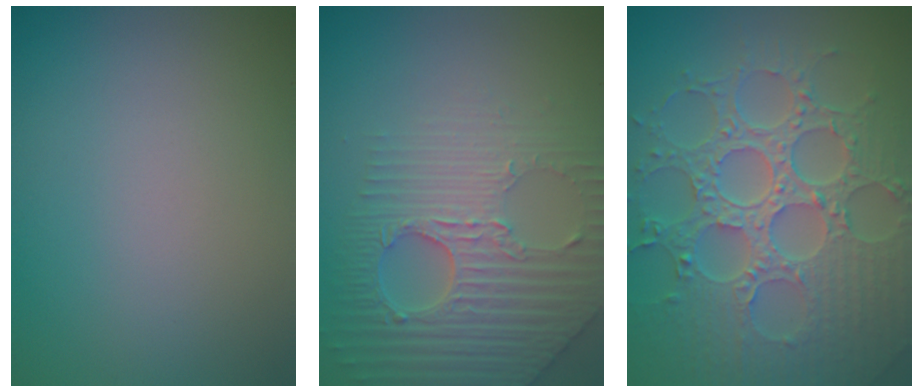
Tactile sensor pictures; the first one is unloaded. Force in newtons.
{"total": 5.0, "press": 4.7, "slide": 1.8}
{"total": 8.7, "press": 6.5, "slide": 5.8}